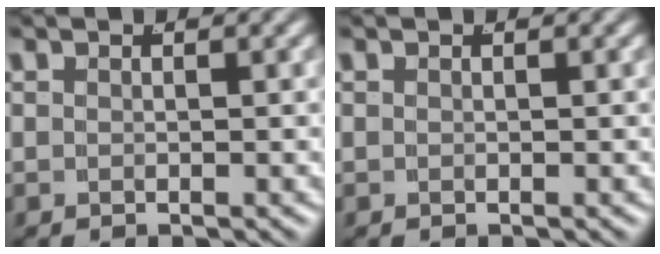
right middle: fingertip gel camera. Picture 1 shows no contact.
{"total": 0.0}